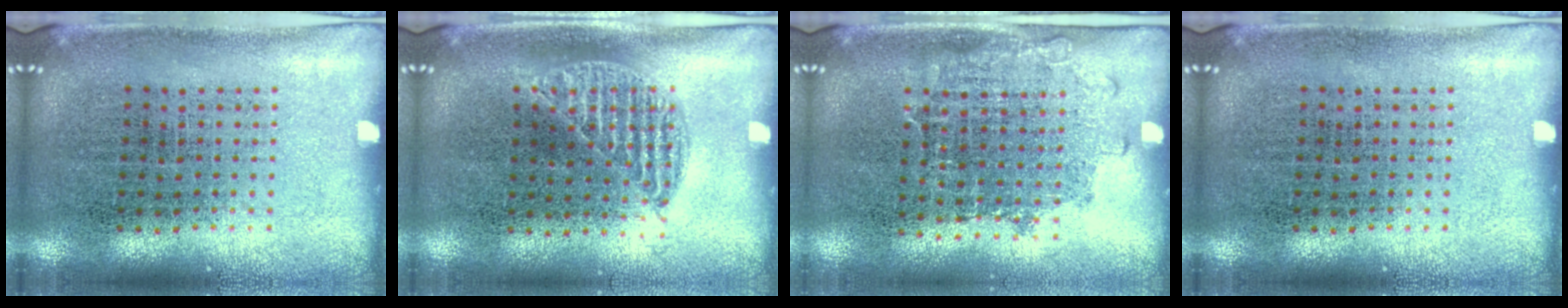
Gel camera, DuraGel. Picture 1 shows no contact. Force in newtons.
{"total": 0.9, "press": 0.8, "slide": 0.4}
{"total": 1.2, "press": 0.9, "slide": 0.8}
{"total": 0.0}